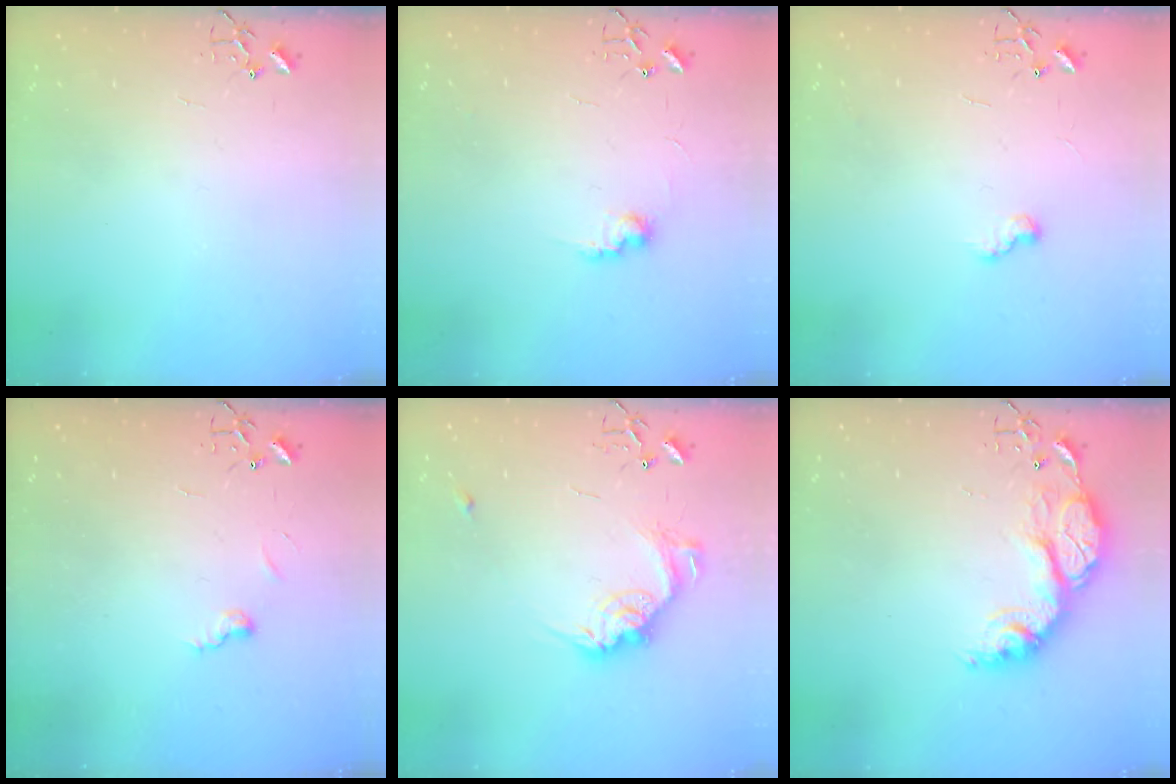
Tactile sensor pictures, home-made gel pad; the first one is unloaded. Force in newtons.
{"total": 7.5, "press": 7.4, "slide": 0.3}
{"total": 6.4, "press": 6.3, "slide": 0.6}
{"total": 5.5, "press": 5.5, "slide": 0.6}
{"total": 15.4, "press": 15.4, "slide": 1.0}
{"total": 16.7, "press": 16.7, "slide": 1.3}